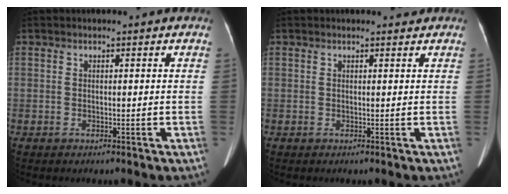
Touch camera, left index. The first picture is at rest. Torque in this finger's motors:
{"motor_torque": [0.29, -0.04, -0.03, 0.01]}